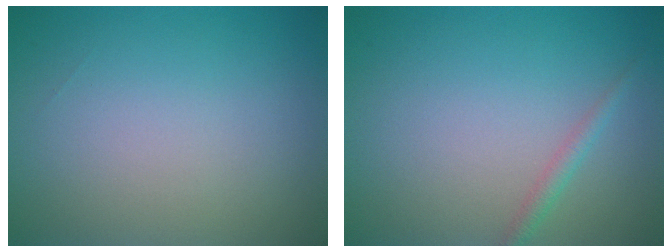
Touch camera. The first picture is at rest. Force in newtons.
{"total": 1.2, "press": 1.2, "slide": 0.0}